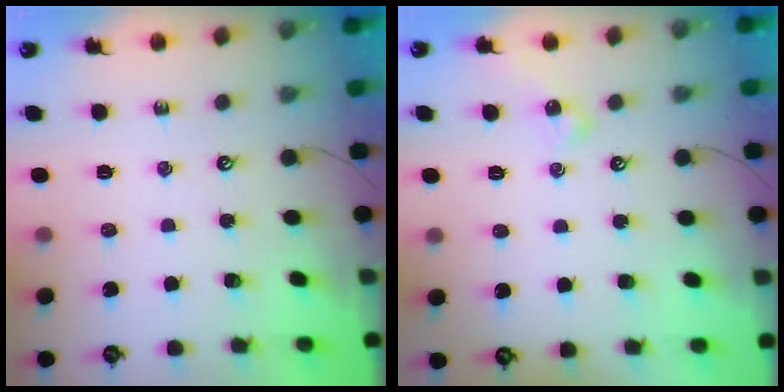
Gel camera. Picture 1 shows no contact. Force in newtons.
{"total": 1.3, "press": 1.2, "slide": 0.4}